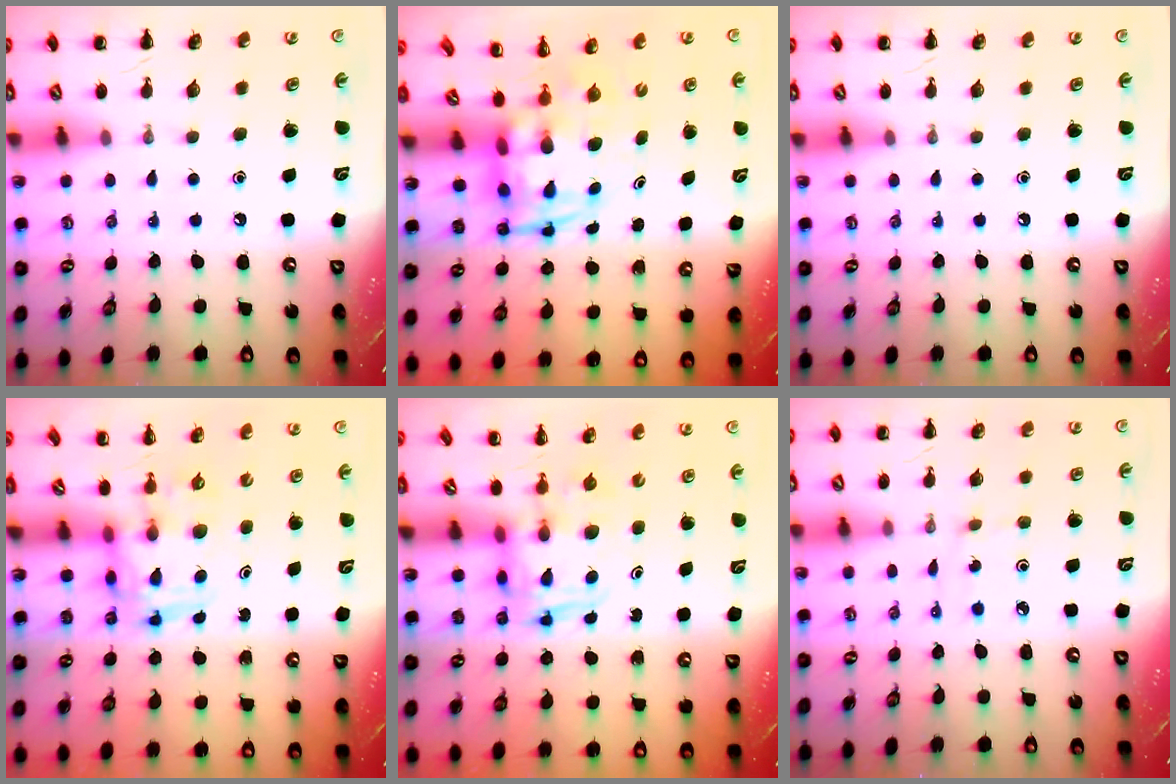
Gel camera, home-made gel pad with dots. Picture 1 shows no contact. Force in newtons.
{"total": 3.9, "press": 3.6, "slide": 1.4}
{"total": 0.0}
{"total": 3.7, "press": 3.6, "slide": 0.6}
{"total": 2.7, "press": 2.7, "slide": 0.2}
{"total": 1.2, "press": 1.1, "slide": 0.4}